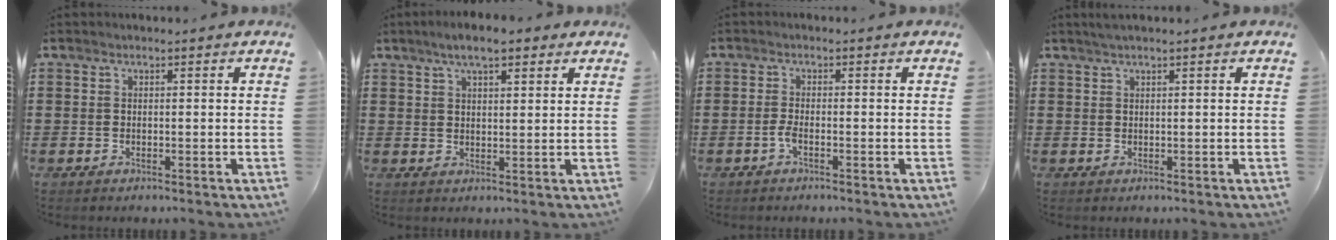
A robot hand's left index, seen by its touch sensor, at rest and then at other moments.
{"total": 5.3, "force": [3.6, 1.6, 3.5], "torque": [-0.076, 0.008, 0.064]}
{"total": 1.5, "force": [-0.8, 0.2, 1.3], "torque": [-0.032, -0.001, -0.017]}
{"total": 0.8, "force": [0.5, -0.1, 0.6], "torque": [-0.011, 0.001, 0.009]}